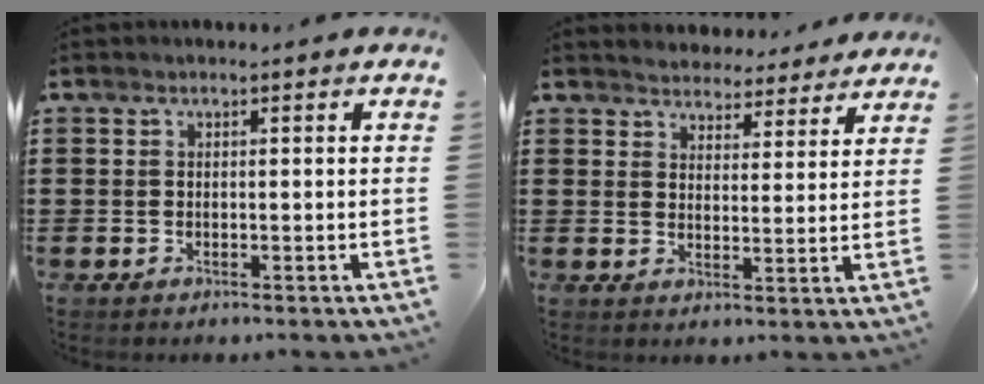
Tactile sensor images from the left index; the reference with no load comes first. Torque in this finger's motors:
{"motor_torque": [0.93, -0.96, 0.19, 0.08]}